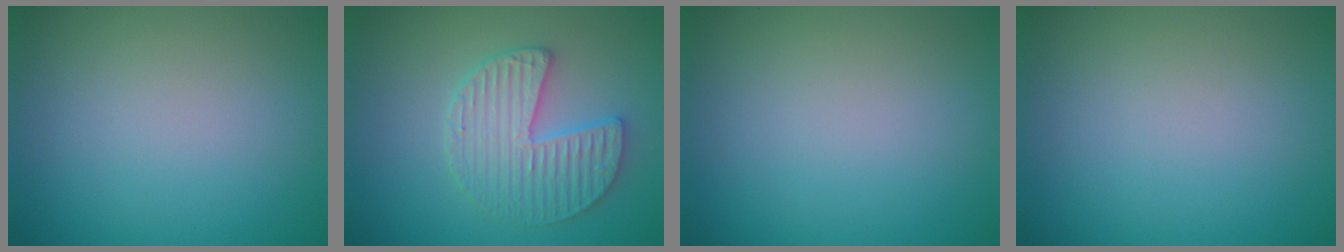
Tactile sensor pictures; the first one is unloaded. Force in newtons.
{"total": 4.0, "press": 3.8, "slide": 1.3}
{"total": 0.0}
{"total": 0.0}